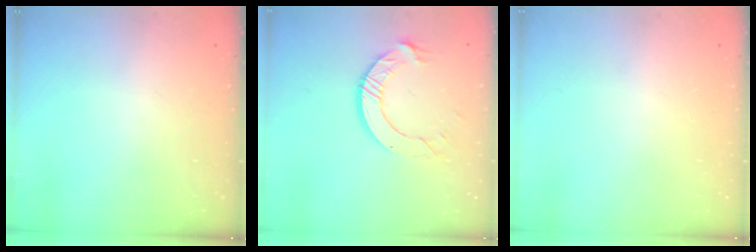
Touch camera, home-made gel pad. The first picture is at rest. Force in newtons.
{"total": 9.7, "press": 9.7, "slide": 0.8}
{"total": 0.0}